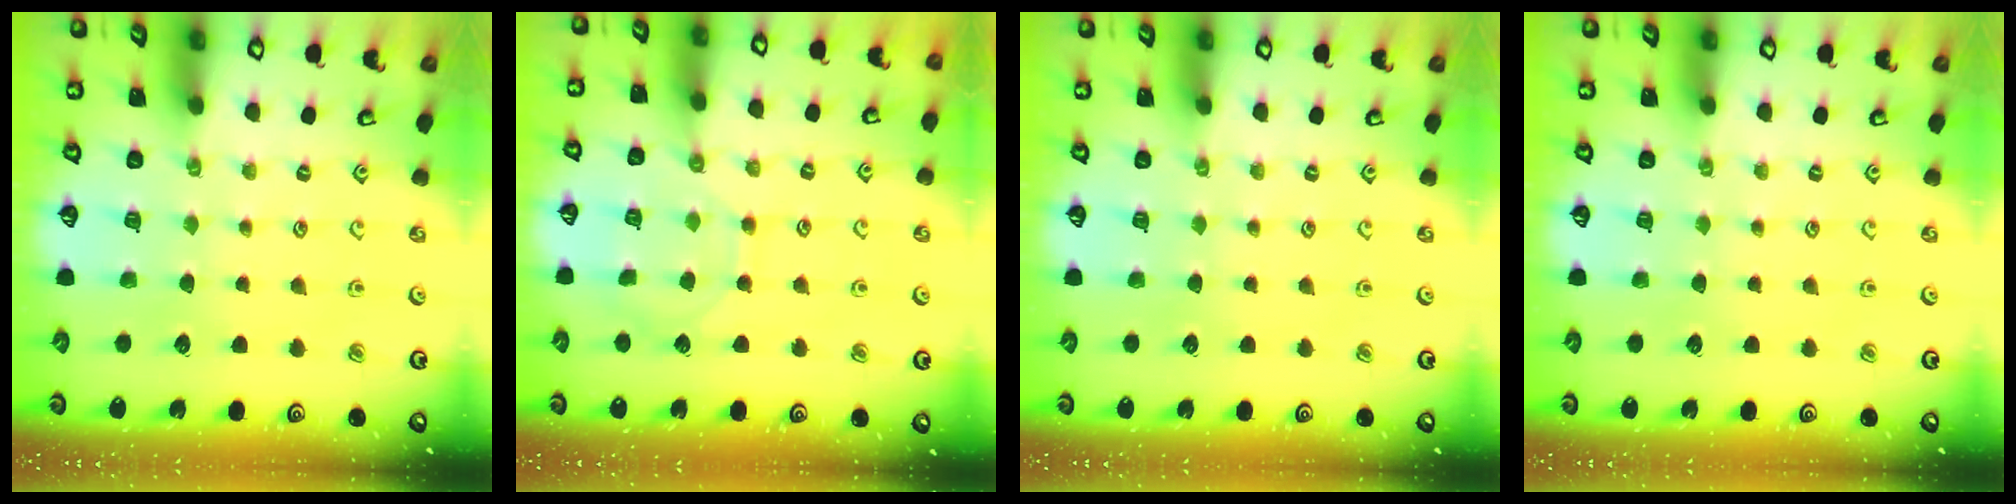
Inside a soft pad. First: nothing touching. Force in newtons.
{"total": 8.4, "press": 8.3, "slide": 1.0}
{"total": 0.0}
{"total": 0.0}